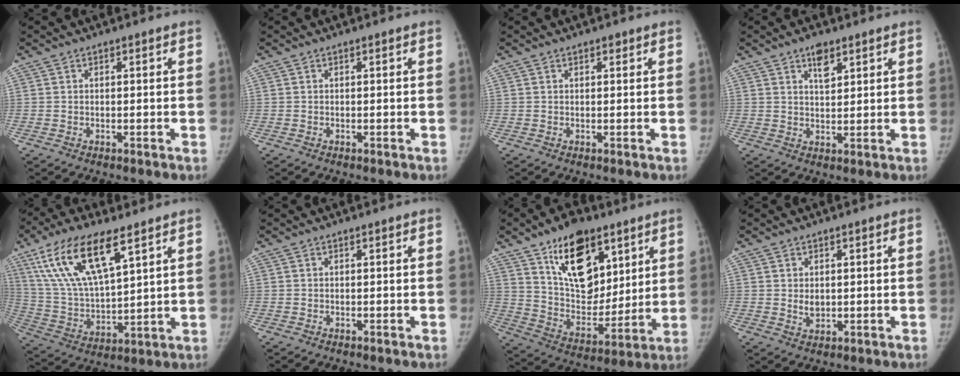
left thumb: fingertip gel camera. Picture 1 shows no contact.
{"total": 0.0}
{"total": 0.8, "force": [0.6, 0.4, 0.4], "torque": [-0.002, -0.003, 0.007]}
{"total": 4.4, "force": [2.7, 2.1, 2.8], "torque": [-0.031, -0.017, 0.044]}
{"total": 18.4, "force": [9.9, 6.6, 14.0], "torque": [-0.264, -0.028, 0.196]}
{"total": 0.0}
{"total": 20.0, "force": [10.9, 11.5, 12.2], "torque": [-0.141, -0.061, 0.190]}
{"total": 2.6, "force": [0.4, 1.9, 1.8], "torque": [-0.022, -0.007, 0.012]}